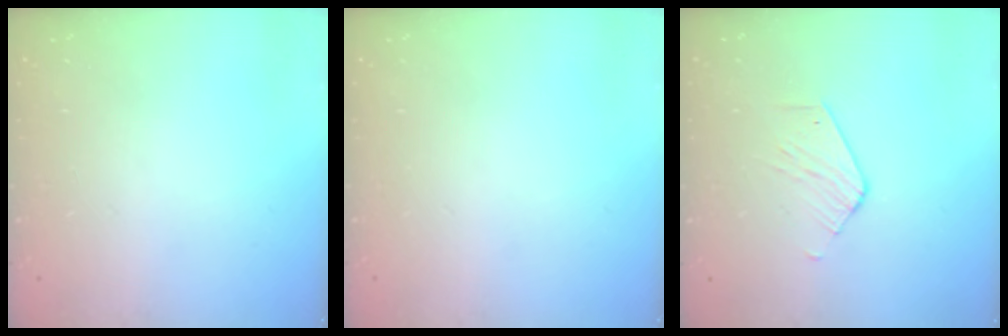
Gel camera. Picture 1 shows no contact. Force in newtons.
{"total": 0.0}
{"total": 2.5, "press": 2.5, "slide": 0.2}